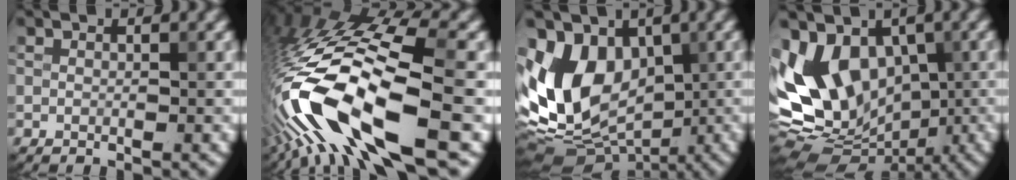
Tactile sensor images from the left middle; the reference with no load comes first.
{"total": 15.3, "force": [-6.8, 5.0, 12.8], "torque": [-0.257, -0.004, -0.119]}
{"total": 11.3, "force": [-0.1, 8.3, 7.7], "torque": [-0.145, 0.001, -0.017]}
{"total": 11.8, "force": [-0.2, 8.9, 7.7], "torque": [-0.111, 0.006, 0.005]}